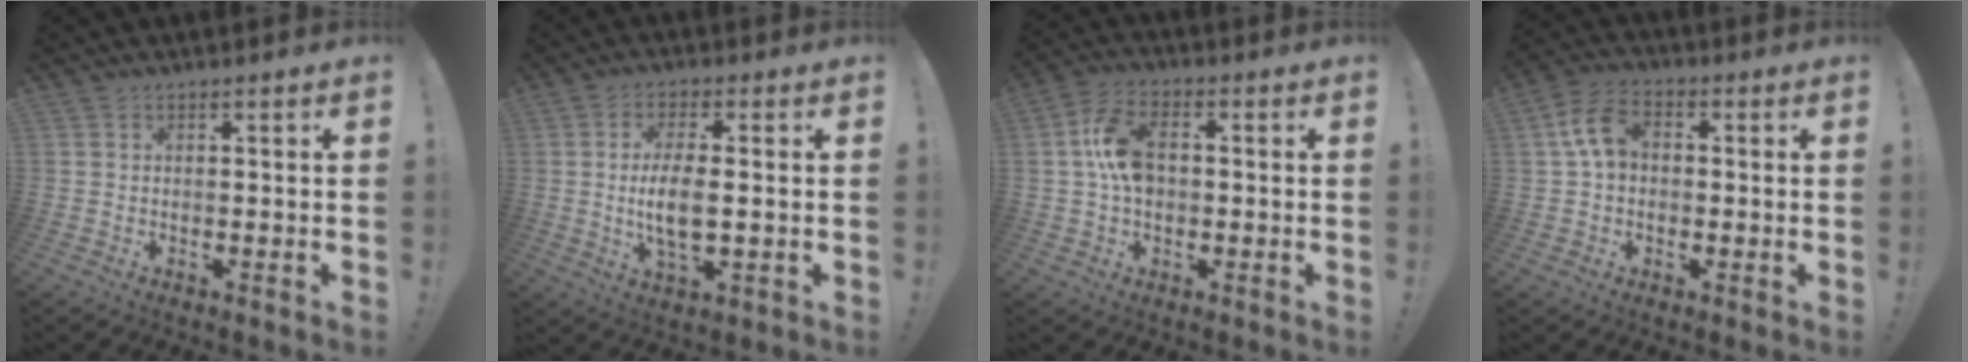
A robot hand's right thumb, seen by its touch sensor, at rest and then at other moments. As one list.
[{"total": 9.3, "force": [-0.3, 3.9, 8.4], "torque": [-0.161, -0.013, -0.012]}, {"total": 10.9, "force": [0.4, 7.0, 8.3], "torque": [-0.153, 0.011, 0.011]}, {"total": 9.2, "force": [1.7, 6.4, 6.3], "torque": [-0.114, 0.018, 0.037]}]